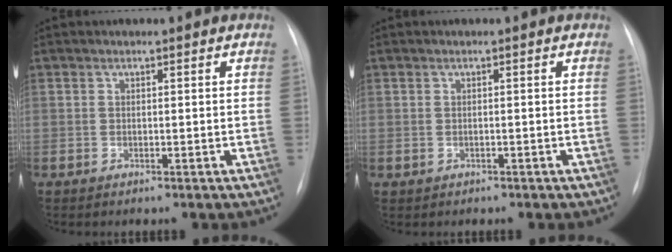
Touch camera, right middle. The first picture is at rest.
{"total": 0.6, "force": [-0.4, 0.5, 0.2], "torque": [-0.010, 0.004, 0.001]}